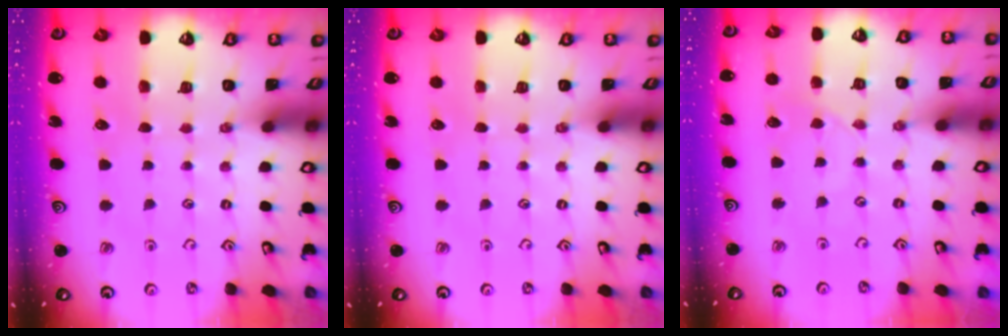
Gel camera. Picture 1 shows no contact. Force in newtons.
{"total": 0.0}
{"total": 1.8, "press": 1.7, "slide": 0.4}